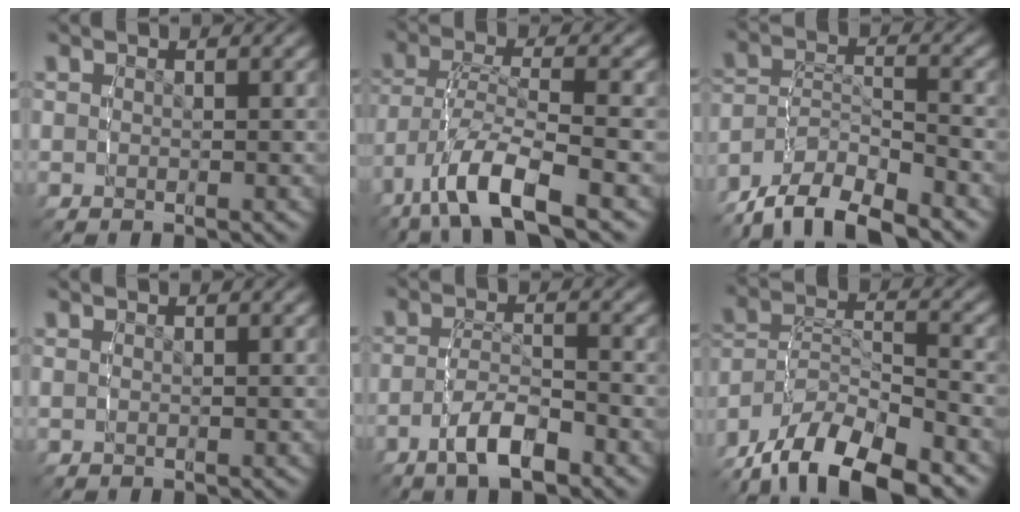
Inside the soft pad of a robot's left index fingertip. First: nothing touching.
{"total": 5.3, "force": [-2.3, 2.1, 4.3], "torque": [-0.107, -0.023, -0.022]}
{"total": 8.6, "force": [-5.4, 5.8, 3.1], "torque": [-0.076, -0.014, -0.094]}
{"total": 0.0}
{"total": 3.4, "force": [-2.3, 0.9, 2.4], "torque": [-0.046, 0.000, -0.039]}
{"total": 10.1, "force": [-5.2, 7.0, 5.0], "torque": [-0.122, -0.030, -0.081]}